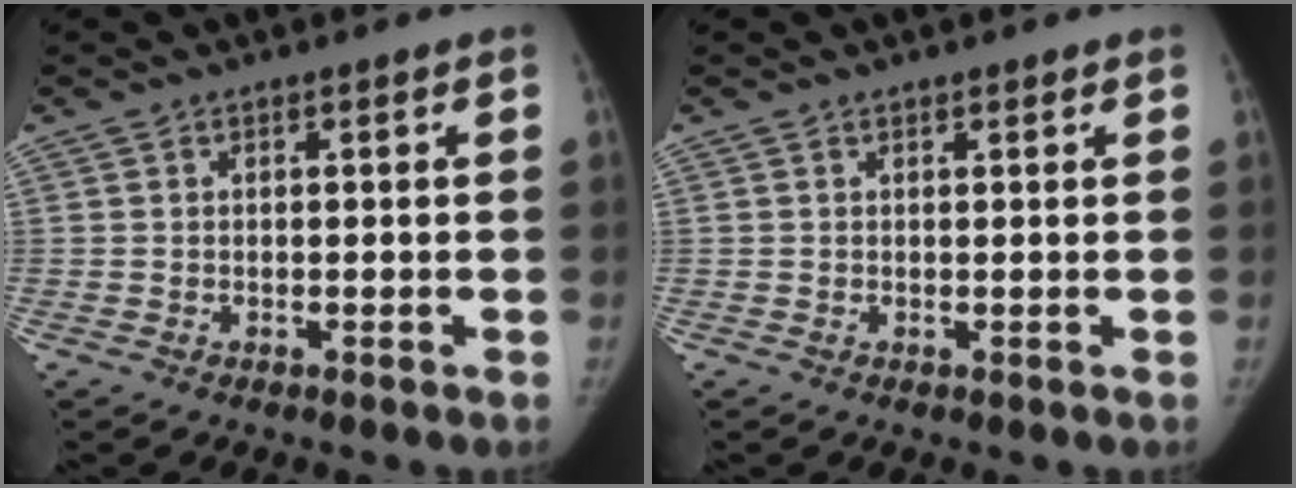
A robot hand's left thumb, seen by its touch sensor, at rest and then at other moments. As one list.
[{"total": 1.0, "force": [0.8, 0.4, 0.5], "torque": [-0.008, -0.003, 0.010]}]